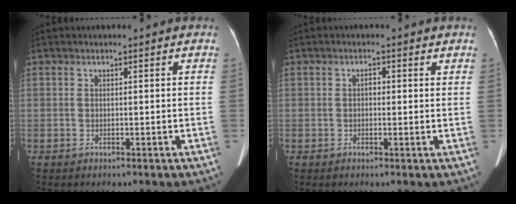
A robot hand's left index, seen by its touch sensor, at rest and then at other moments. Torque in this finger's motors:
{"motor_torque": [-0.05, -0.04, 0.01, -0.01]}